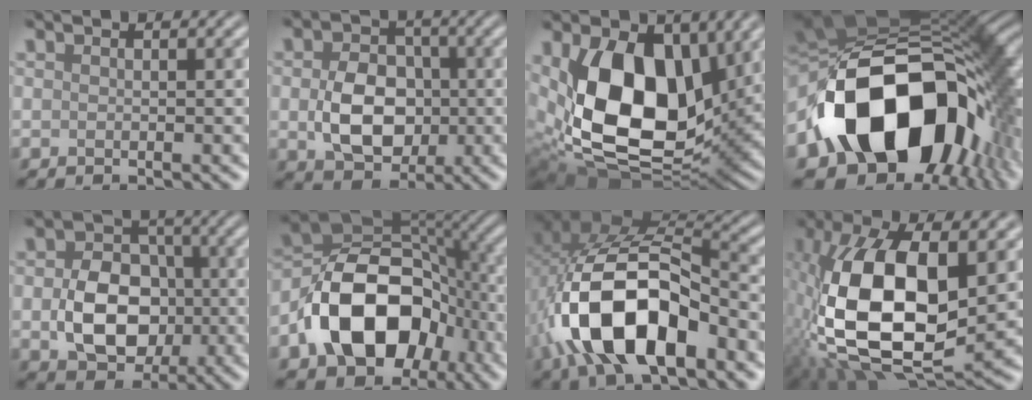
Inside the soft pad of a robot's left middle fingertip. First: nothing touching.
{"total": 6.3, "force": [-0.6, 4.7, 4.2], "torque": [-0.083, -0.006, -0.004]}
{"total": 13.8, "force": [2.6, 8.9, 10.3], "torque": [-0.194, -0.024, 0.051]}
{"total": 17.9, "force": [-3.8, 12.6, 12.2], "torque": [-0.225, -0.019, -0.061]}
{"total": 7.3, "force": [-1.0, 5.5, 4.6], "torque": [-0.084, -0.002, -0.012]}
{"total": 12.9, "force": [-4.4, 8.7, 8.5], "torque": [-0.155, 0.007, -0.086]}
{"total": 13.5, "force": [-4.6, 7.2, 10.5], "torque": [-0.205, 0.002, -0.086]}
{"total": 14.5, "force": [-0.3, 7.4, 12.5], "torque": [-0.270, -0.007, -0.001]}